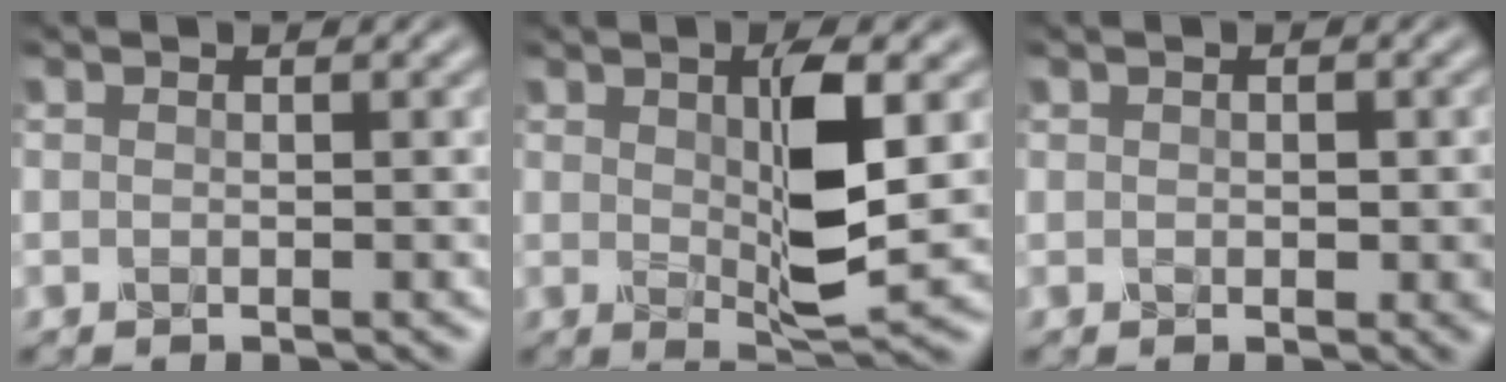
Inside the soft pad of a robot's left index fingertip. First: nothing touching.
{"total": 6.1, "force": [0.8, 1.4, 5.8], "torque": [-0.103, -0.009, 0.016]}
{"total": 1.8, "force": [0.0, 1.2, 1.3], "torque": [-0.017, -0.004, 0.002]}